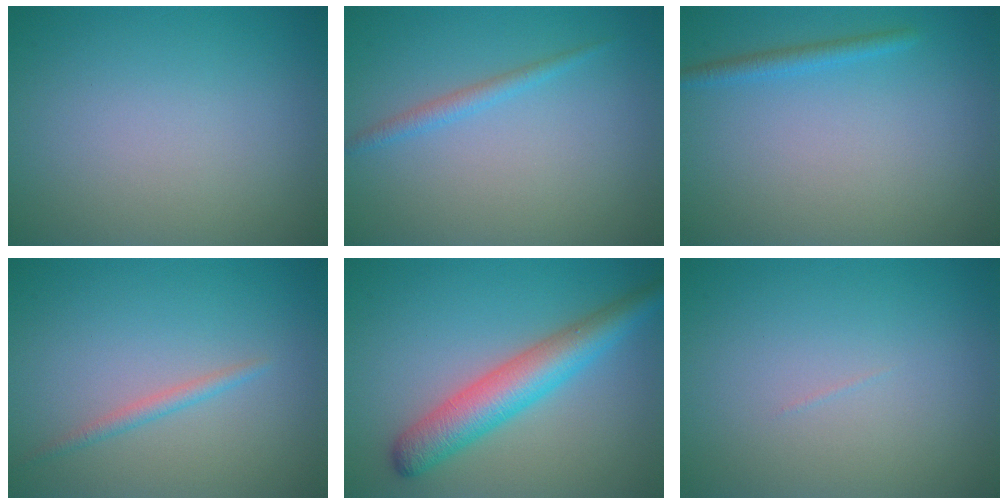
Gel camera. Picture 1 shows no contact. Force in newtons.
{"total": 1.3, "press": 1.3, "slide": 0.1}
{"total": 1.5, "press": 1.4, "slide": 0.1}
{"total": 1.2, "press": 1.2, "slide": 0.0}
{"total": 5.5, "press": 5.5, "slide": 0.3}
{"total": 0.0}